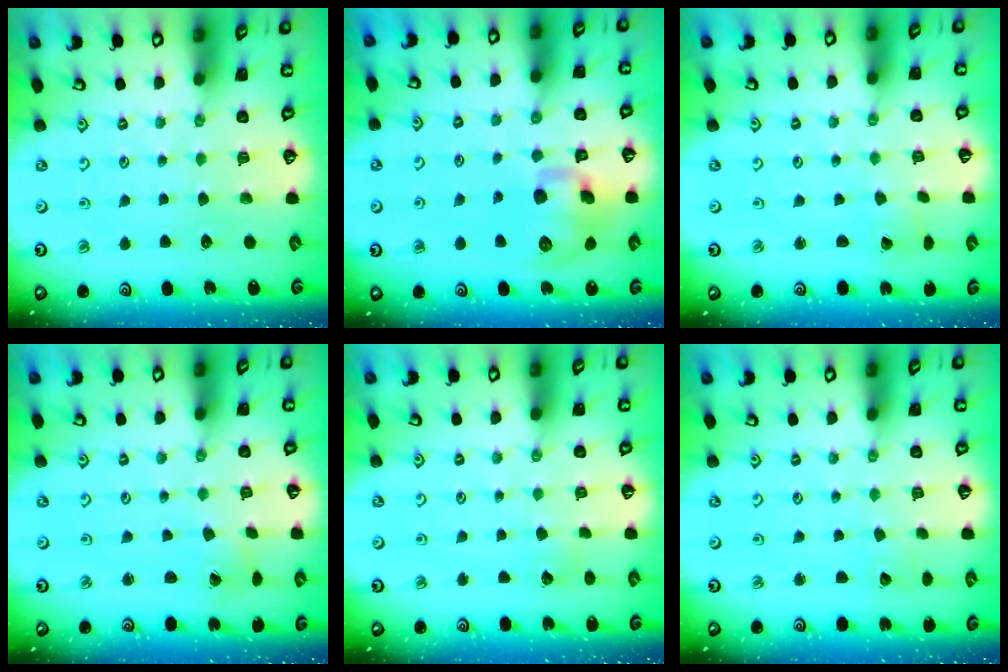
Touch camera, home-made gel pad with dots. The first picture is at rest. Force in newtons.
{"total": 12.6, "press": 12.5, "slide": 2.1}
{"total": 1.4, "press": 1.4, "slide": 0.1}
{"total": 1.2, "press": 1.2, "slide": 0.1}
{"total": 2.9, "press": 2.9, "slide": 0.3}
{"total": 1.4, "press": 1.4, "slide": 0.1}